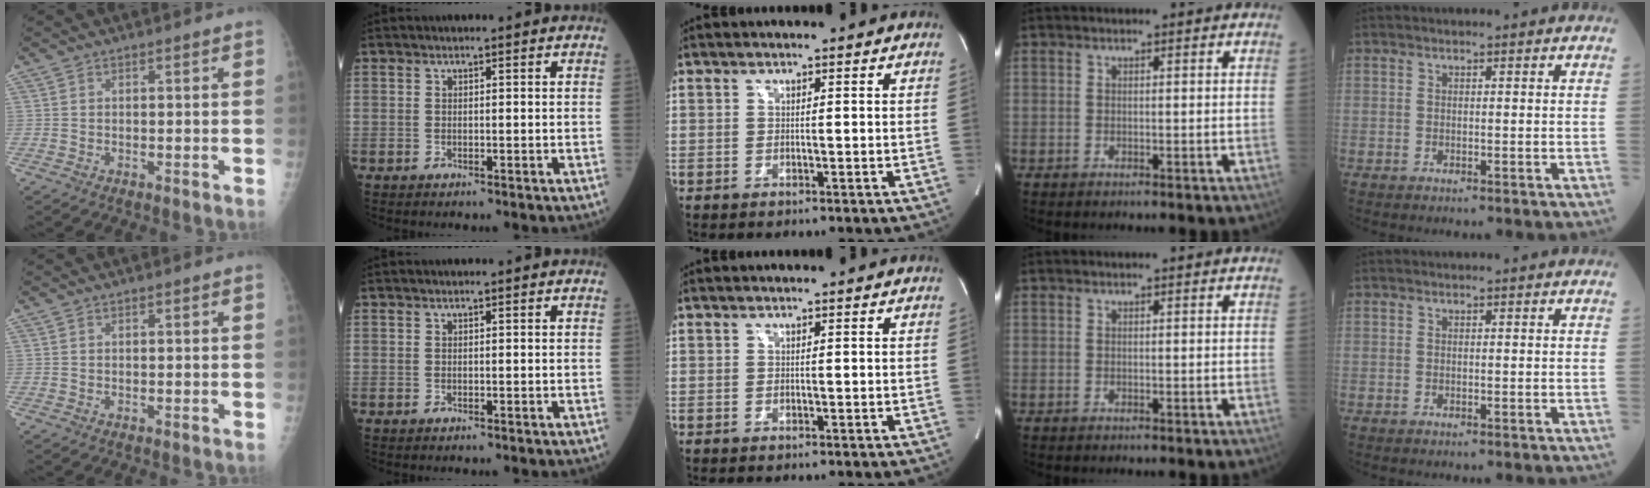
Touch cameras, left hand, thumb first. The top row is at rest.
{}